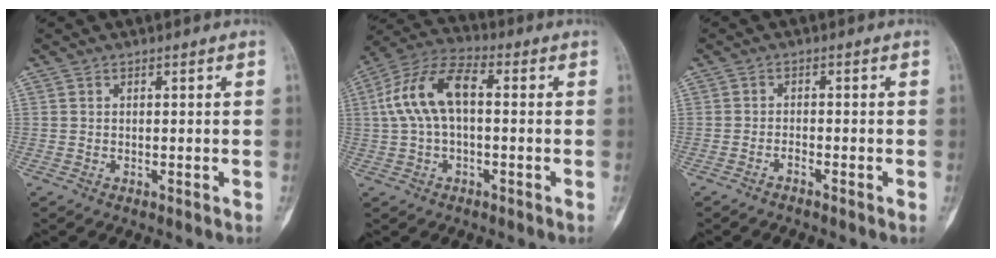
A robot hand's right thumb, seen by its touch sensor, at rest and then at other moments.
{"total": 12.1, "force": [1.0, 6.2, 10.4], "torque": [-0.214, 0.042, 0.010]}
{"total": 1.0, "force": [-0.9, 0.0, 0.4], "torque": [-0.011, 0.008, -0.019]}